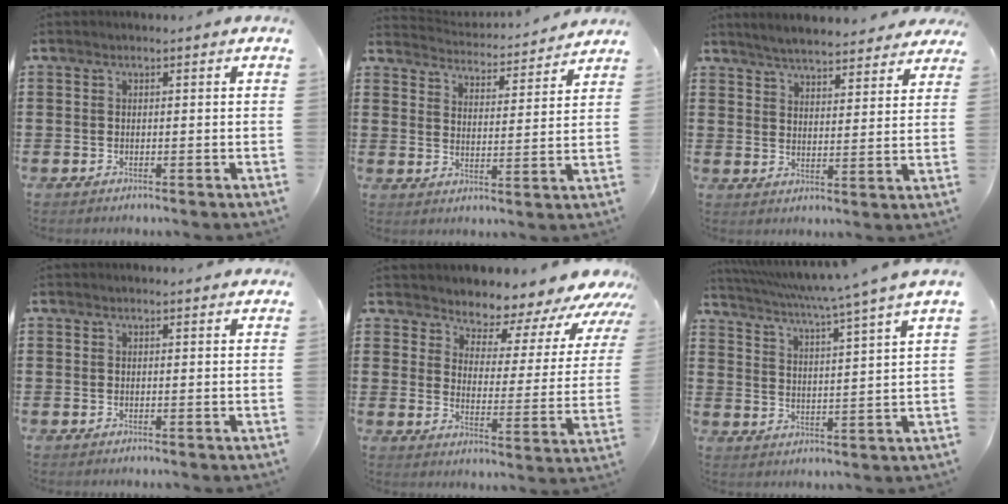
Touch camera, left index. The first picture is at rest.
{"total": 3.7, "force": [3.7, -0.3, 0.1], "torque": [-0.024, -0.034, 0.057]}
{"total": 4.6, "force": [4.5, 0.1, 0.8], "torque": [-0.036, -0.022, 0.079]}
{"total": 0.5, "force": [0.4, 0.0, 0.4], "torque": [-0.008, 0.000, 0.007]}
{"total": 4.5, "force": [4.3, 1.4, 0.2], "torque": [-0.028, -0.048, 0.067]}
{"total": 4.8, "force": [3.8, -1.8, 2.3], "torque": [-0.062, -0.042, 0.056]}